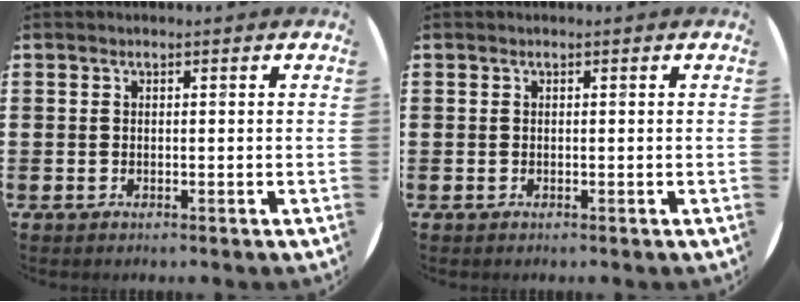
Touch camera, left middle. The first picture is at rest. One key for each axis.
{"total": 0.0}